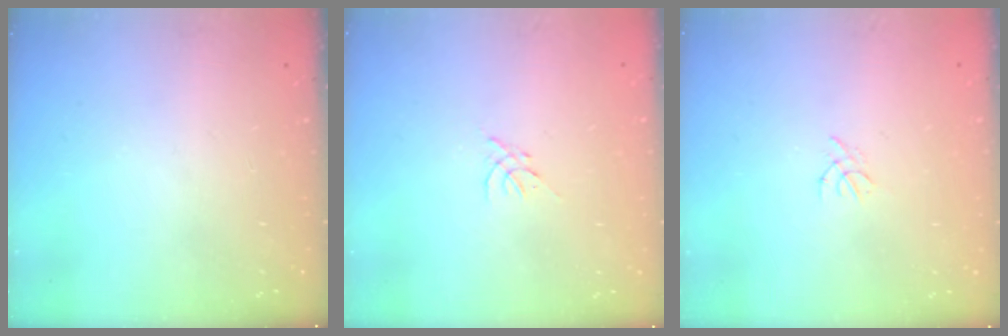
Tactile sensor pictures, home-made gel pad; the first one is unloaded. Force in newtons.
{"total": 0.0}
{"total": 0.8, "press": 0.7, "slide": 0.3}